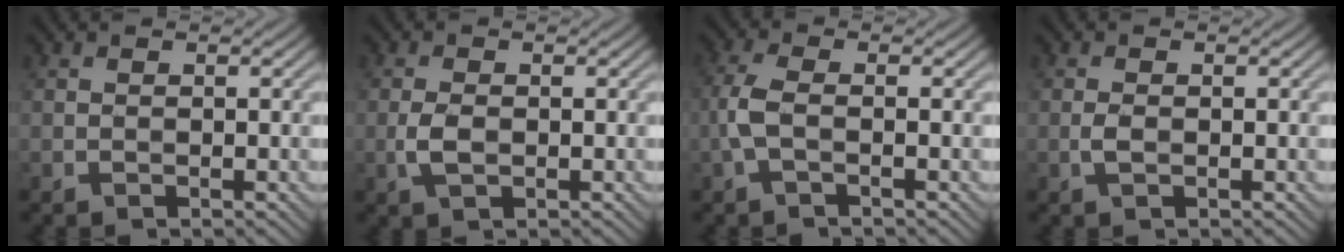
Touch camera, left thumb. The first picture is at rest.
{"total": 2.4, "force": [-0.5, 1.3, 2.0], "torque": [-0.050, -0.001, -0.011]}
{"total": 3.4, "force": [-0.9, 1.1, 3.1], "torque": [-0.080, 0.004, -0.026]}
{"total": 1.3, "force": [-0.3, 0.6, 1.1], "torque": [-0.026, 0.001, -0.008]}